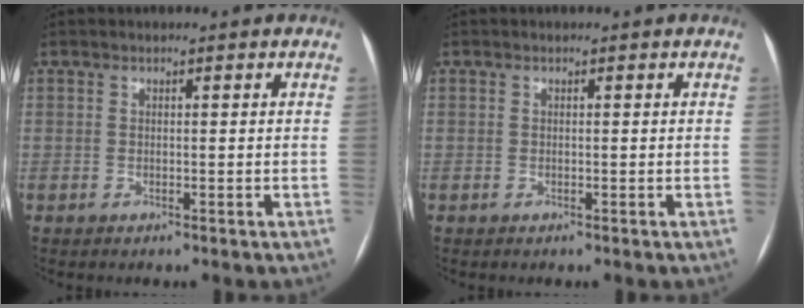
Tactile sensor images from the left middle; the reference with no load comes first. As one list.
[{"total": 0.0}]